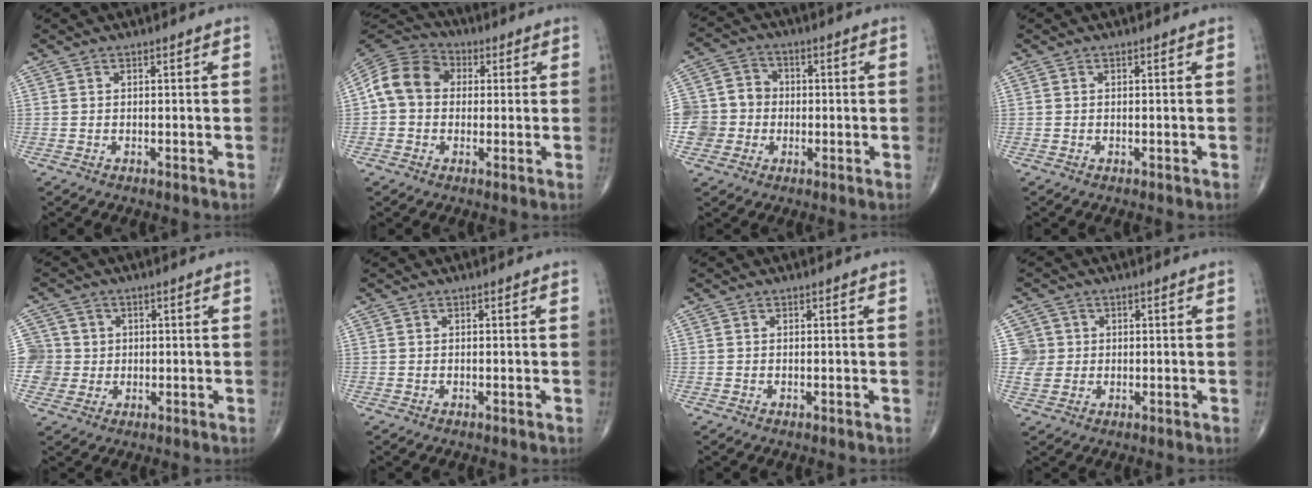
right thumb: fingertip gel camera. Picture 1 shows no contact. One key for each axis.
{"total": 10.9, "fx": 0.9, "fy": 9.0, "fz": 6.1, "tx": -0.100, "ty": 0.030, "tz": 0.001}
{"total": 9.4, "fx": -1.3, "fy": 8.9, "fz": 2.6, "tx": -0.023, "ty": 0.025, "tz": -0.027}
{"total": 0.0}
{"total": 6.1, "fx": 0.5, "fy": 6.1, "fz": 0.2, "tx": 0.028, "ty": 0.012, "tz": 0.007}
{"total": 0.0}
{"total": 0.0}
{"total": 4.4, "fx": 0.7, "fy": 4.3, "fz": 0.3, "tx": 0.022, "ty": 0.003, "tz": 0.011}